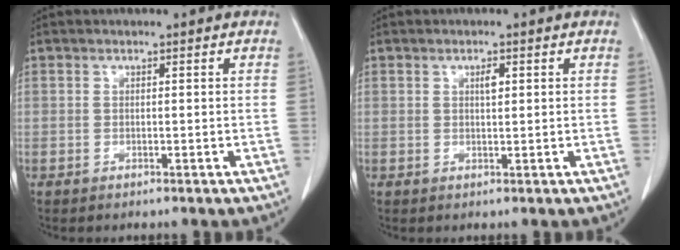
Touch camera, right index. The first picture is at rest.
{"total": 1.3, "force": [0.5, 0.4, 1.1], "torque": [-0.021, 0.000, 0.009]}